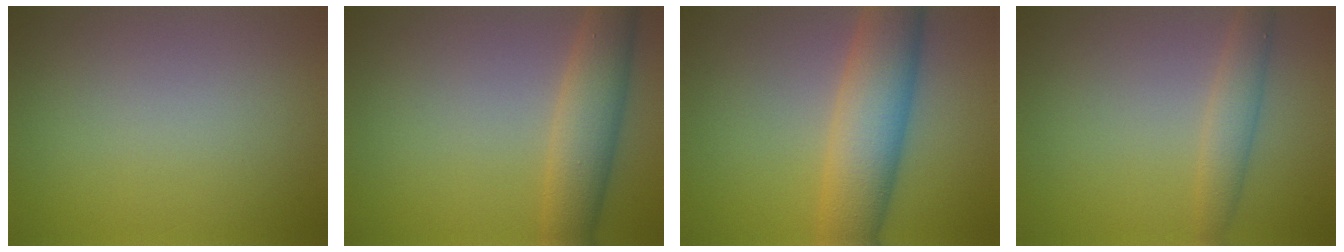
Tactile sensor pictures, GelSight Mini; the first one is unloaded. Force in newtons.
{"total": 4.9, "press": 4.9, "slide": 0.1}
{"total": 7.8, "press": 7.8, "slide": 0.1}
{"total": 2.4, "press": 2.4, "slide": 0.1}